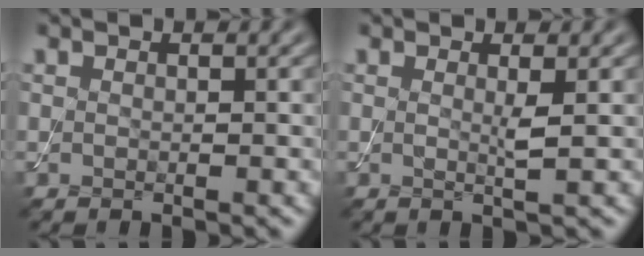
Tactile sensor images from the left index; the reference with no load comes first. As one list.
[{"total": 1.1, "force": [0.2, 0.0, 1.1], "torque": [-0.025, -0.005, 0.002]}]